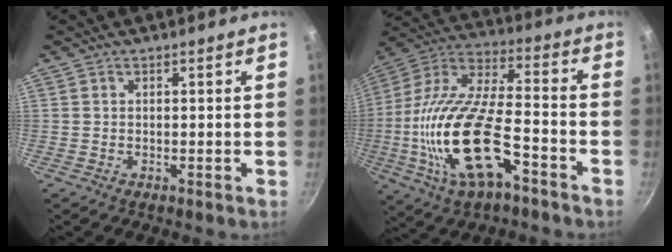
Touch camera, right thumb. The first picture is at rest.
{"total": 23.5, "force": [-7.8, 9.7, 20.0], "torque": [-0.432, 0.030, -0.136]}